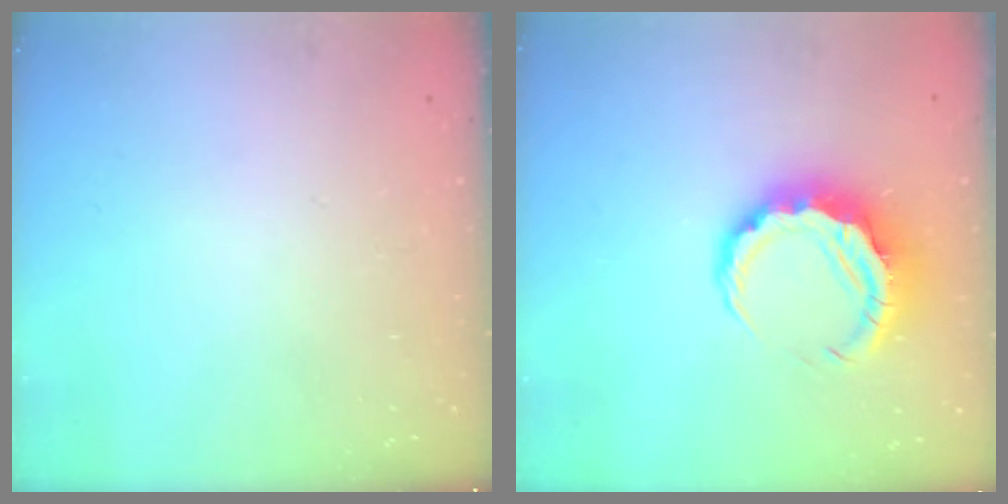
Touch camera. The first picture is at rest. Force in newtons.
{"total": 8.9, "press": 8.8, "slide": 1.1}